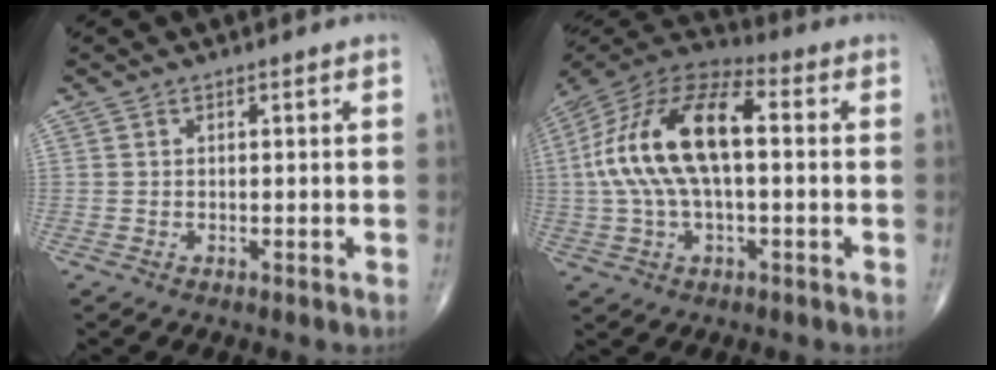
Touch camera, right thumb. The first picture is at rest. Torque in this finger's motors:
{"motor_torque": [0.98, 0.98, 1.75, 0.20, 0.66]}